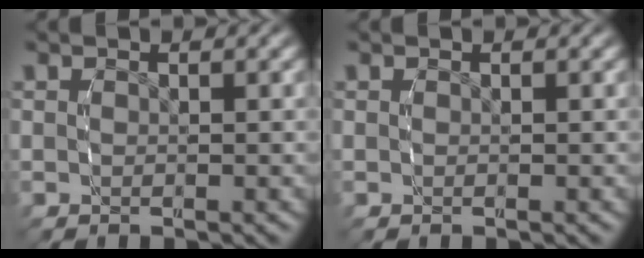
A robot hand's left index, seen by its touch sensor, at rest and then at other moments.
{"total": 0.0}